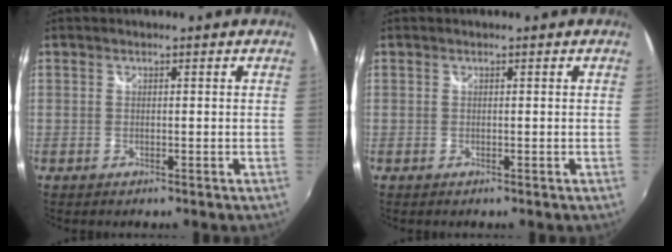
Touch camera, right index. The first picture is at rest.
{"total": 0.0}